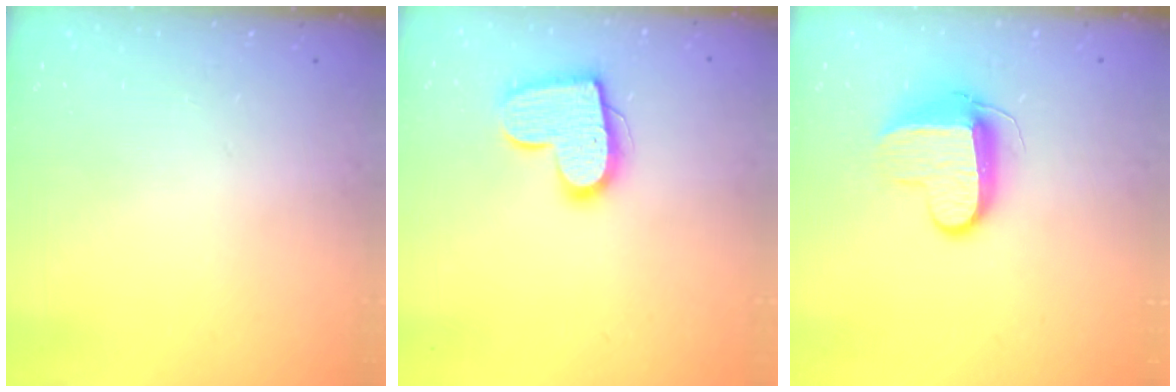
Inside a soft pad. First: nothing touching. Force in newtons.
{"total": 13.9, "press": 13.9, "slide": 0.9}
{"total": 10.3, "press": 10.3, "slide": 1.1}